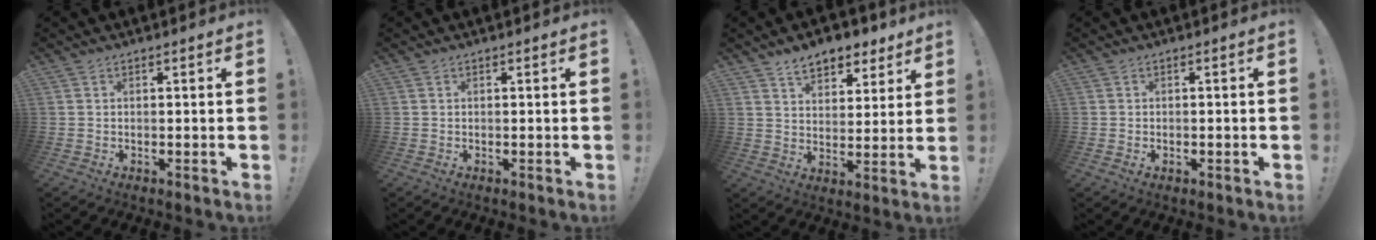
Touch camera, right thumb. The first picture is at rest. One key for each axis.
{"total": 0.0}
{"total": 9.3, "fx": 6.8, "fy": 5.0, "fz": 3.8, "tx": -0.049, "ty": -0.045, "tz": 0.124}
{"total": 0.7, "fx": -0.5, "fy": 0.1, "fz": 0.5, "tx": -0.009, "ty": 0.002, "tz": -0.010}